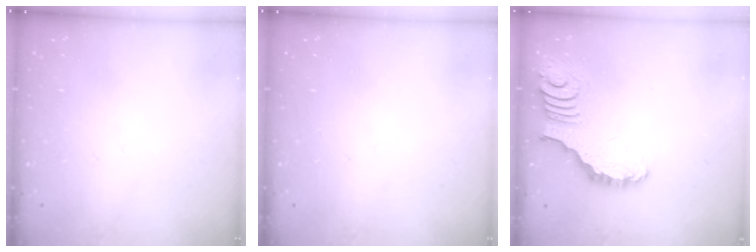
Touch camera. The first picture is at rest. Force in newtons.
{"total": 0.0}
{"total": 3.5, "press": 3.5, "slide": 0.5}